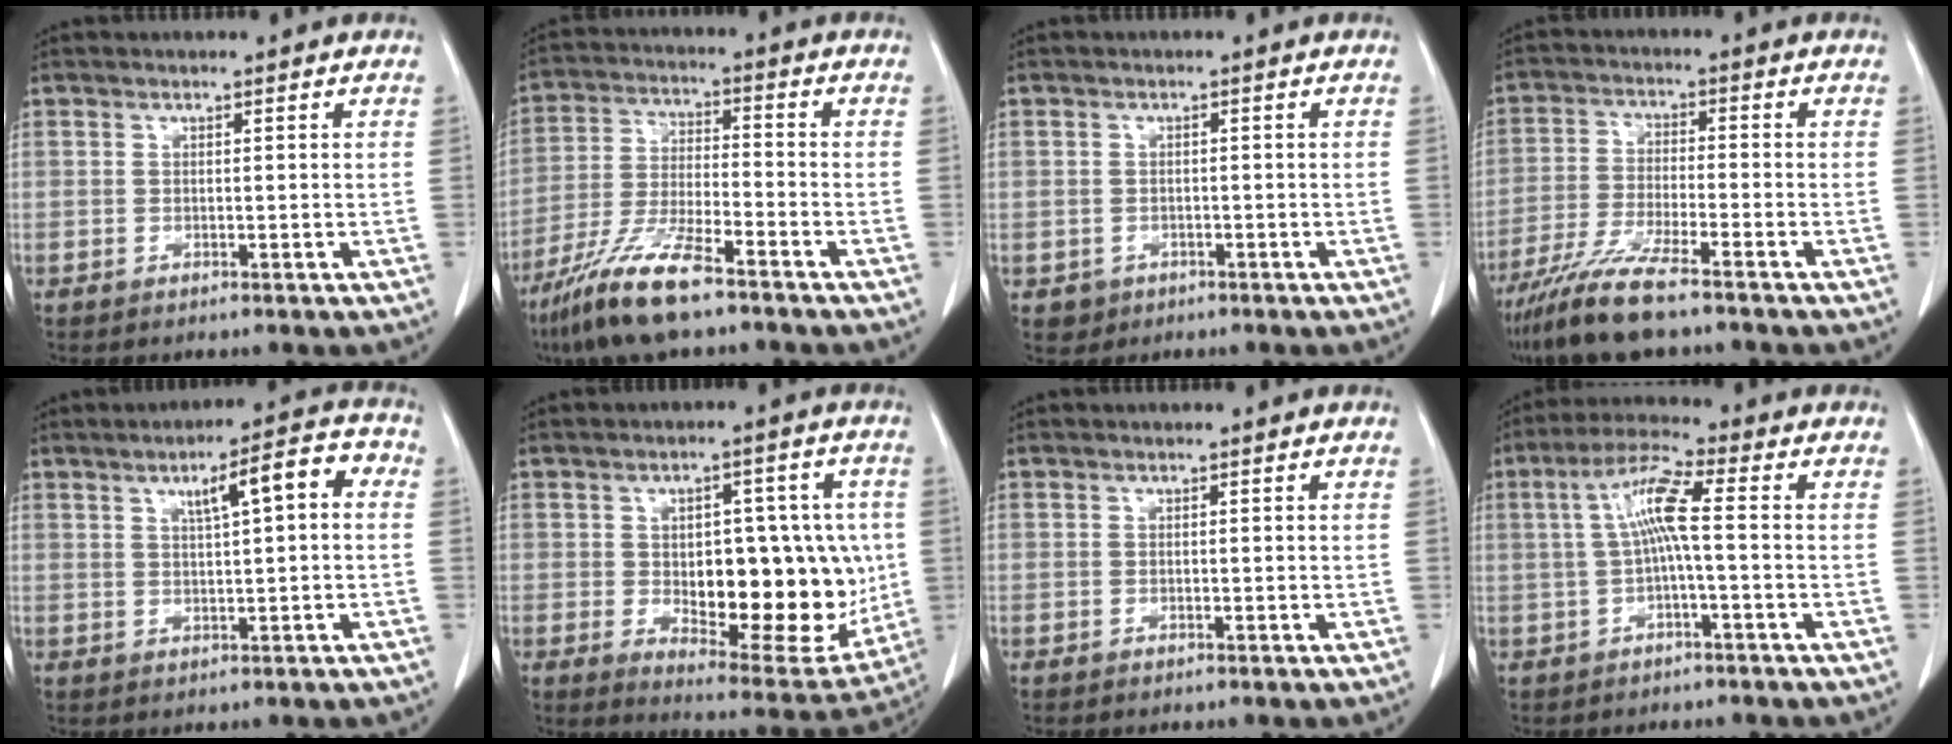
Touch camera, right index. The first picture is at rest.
{"total": 11.5, "force": [-8.1, 1.5, 7.9], "torque": [-0.166, -0.025, -0.155]}
{"total": 2.4, "force": [-0.8, 2.2, 0.1], "torque": [0.006, 0.010, -0.005]}
{"total": 9.1, "force": [-7.3, 0.2, 5.5], "torque": [-0.109, -0.026, -0.135]}
{"total": 7.2, "force": [1.8, 1.4, 6.8], "torque": [-0.099, 0.023, 0.023]}
{"total": 19.2, "force": [-1.0, 8.6, 17.1], "torque": [-0.233, 0.004, 0.012]}
{"total": 0.0}
{"total": 7.1, "force": [0.5, 0.5, 7.1], "torque": [-0.139, 0.019, 0.006]}